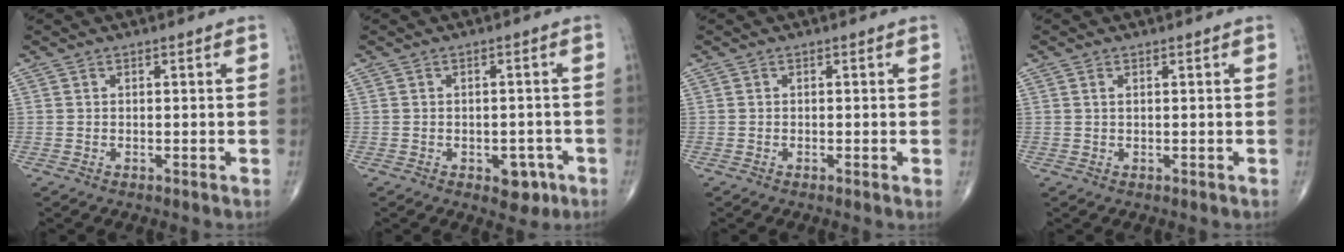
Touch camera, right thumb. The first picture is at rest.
{"total": 4.5, "force": [-2.1, 2.8, 2.9], "torque": [-0.011, 0.012, -0.021]}
{"total": 0.6, "force": [-0.1, 0.0, 0.6], "torque": [-0.013, -0.002, -0.003]}
{"total": 0.7, "force": [0.3, 0.2, 0.6], "torque": [-0.014, 0.006, 0.006]}